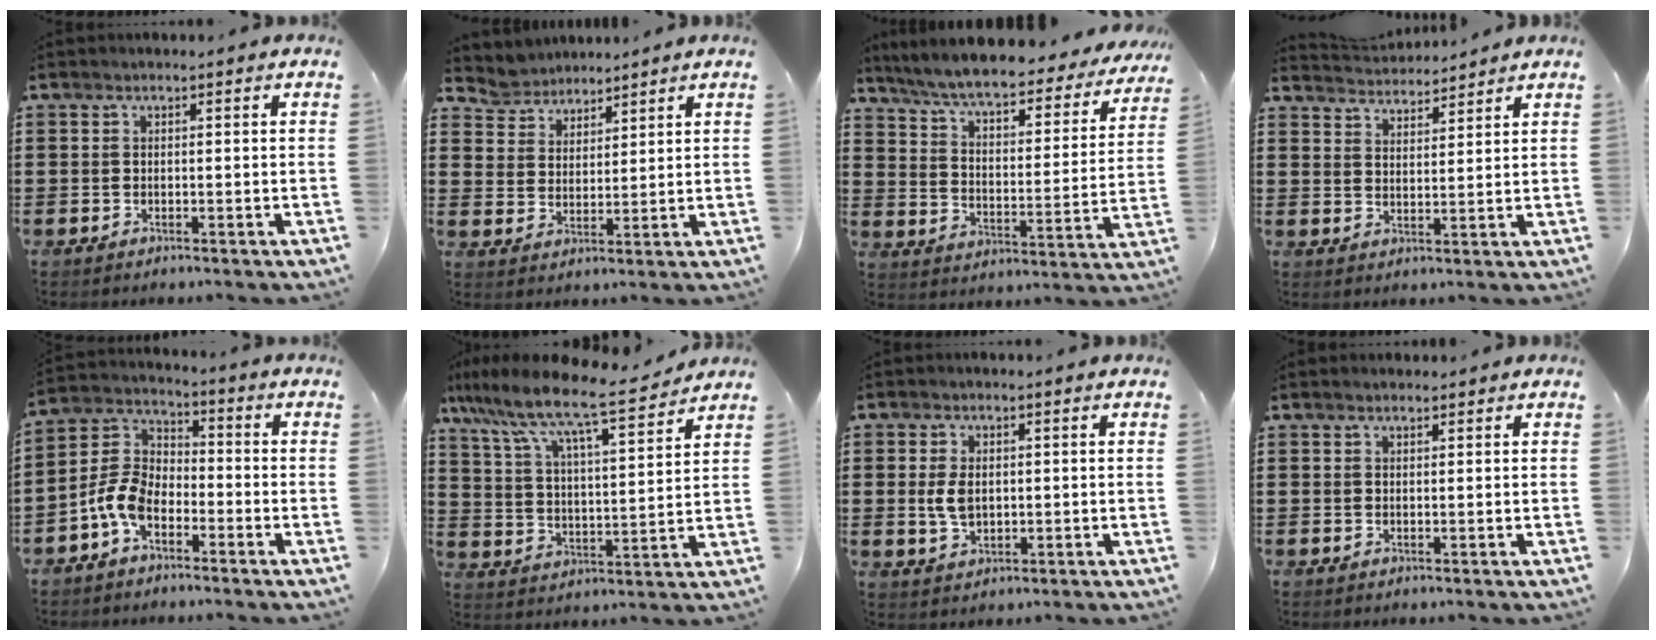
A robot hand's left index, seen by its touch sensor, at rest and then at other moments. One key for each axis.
{"total": 4.5, "fx": 4.1, "fy": 1.7, "fz": -0.6, "tx": -0.012, "ty": -0.014, "tz": 0.076}
{"total": 6.5, "fx": 5.9, "fy": 0.4, "fz": 2.7, "tx": -0.079, "ty": -0.039, "tz": 0.097}
{"total": 3.3, "fx": 3.3, "fy": 0.1, "fz": -0.2, "tx": -0.008, "ty": -0.015, "tz": 0.059}
{"total": 7.2, "fx": -4.2, "fy": 4.0, "fz": 4.3, "tx": -0.129, "ty": -0.002, "tz": -0.093}
{"total": 8.9, "fx": 7.7, "fy": 0.4, "fz": 4.3, "tx": -0.114, "ty": -0.049, "tz": 0.126}
{"total": 4.3, "fx": 0.3, "fy": 2.6, "fz": 3.3, "tx": -0.083, "ty": 0.001, "tz": 0.000}
{"total": 0.8, "fx": 0.7, "fy": 0.2, "fz": 0.3, "tx": -0.006, "ty": 0.001, "tz": 0.014}